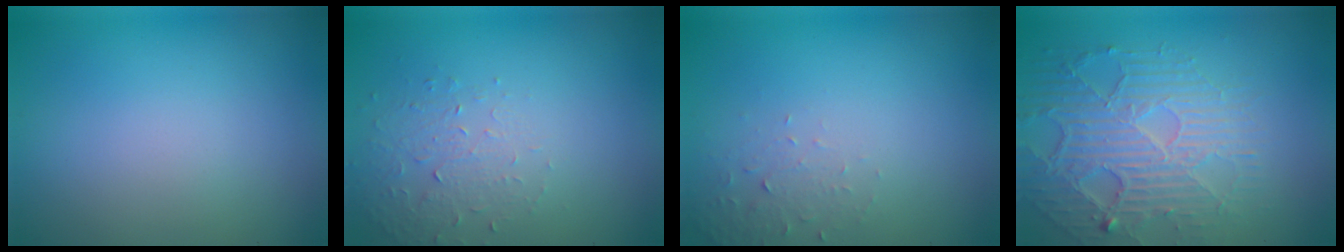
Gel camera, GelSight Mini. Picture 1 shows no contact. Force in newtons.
{"total": 1.6, "press": 0.9, "slide": 1.3}
{"total": 1.6, "press": 1.6, "slide": 0.4}
{"total": 5.6, "press": 4.5, "slide": 3.3}